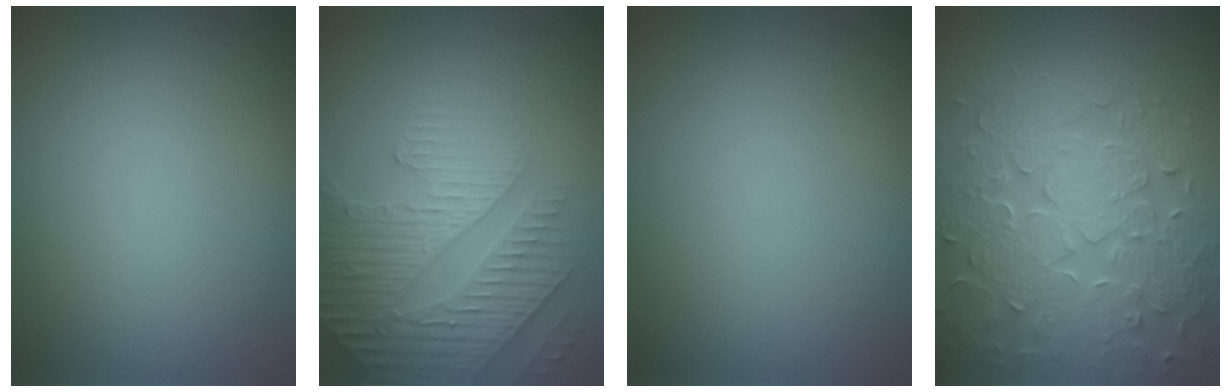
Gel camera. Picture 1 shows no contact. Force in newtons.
{"total": 4.2, "press": 4.0, "slide": 1.4}
{"total": 0.0}
{"total": 8.3, "press": 6.0, "slide": 5.8}